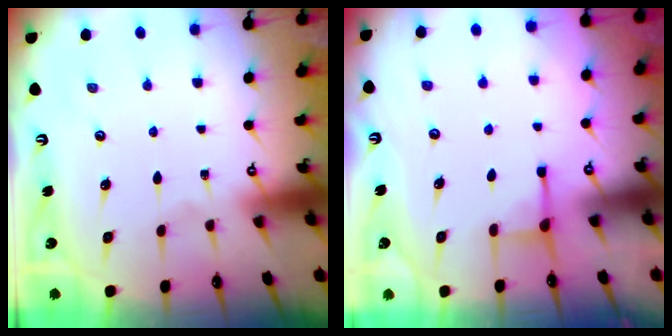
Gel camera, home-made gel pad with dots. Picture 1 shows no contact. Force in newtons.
{"total": 2.5, "press": 2.5, "slide": 0.5}